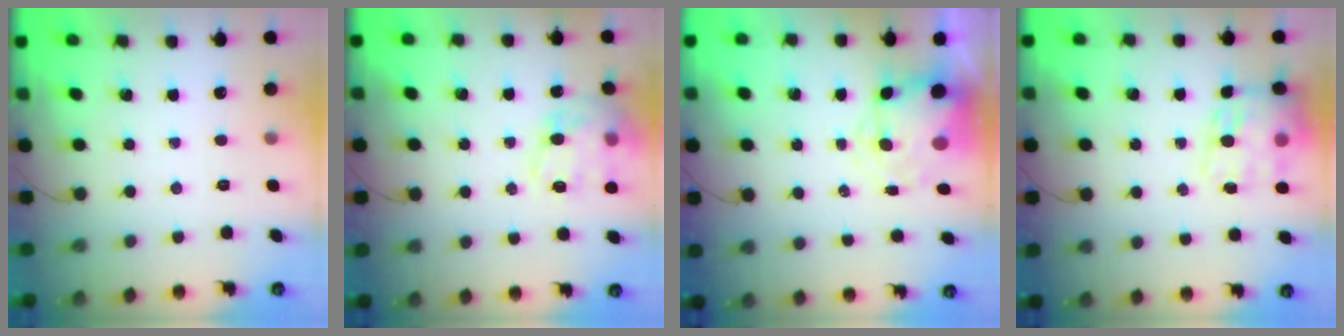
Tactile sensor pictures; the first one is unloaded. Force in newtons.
{"total": 14.8, "press": 14.6, "slide": 2.5}
{"total": 7.3, "press": 7.0, "slide": 2.0}
{"total": 16.5, "press": 16.1, "slide": 3.6}